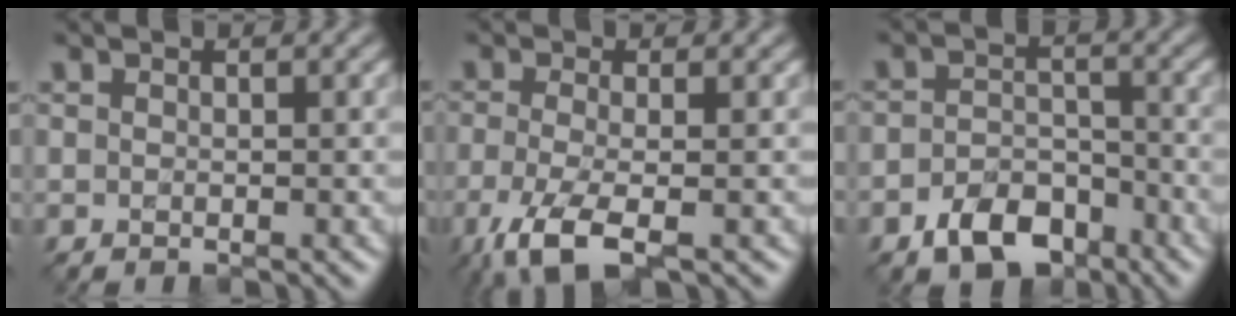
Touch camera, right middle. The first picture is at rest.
{"total": 4.7, "force": [-2.6, 1.2, 3.7], "torque": [-0.086, -0.003, -0.059]}
{"total": 4.1, "force": [-2.9, 2.3, 1.8], "torque": [-0.036, 0.008, -0.055]}